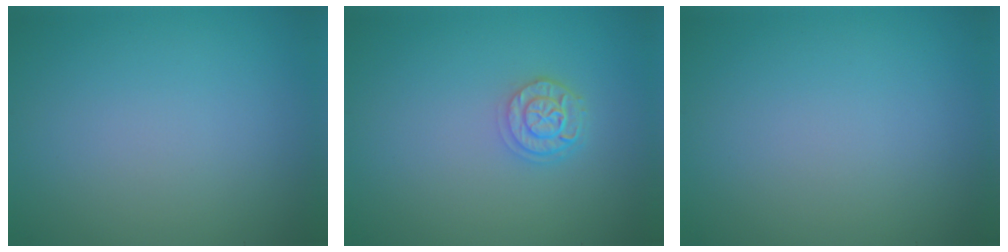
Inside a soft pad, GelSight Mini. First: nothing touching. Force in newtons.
{"total": 2.5, "press": 2.0, "slide": 1.4}
{"total": 0.0}